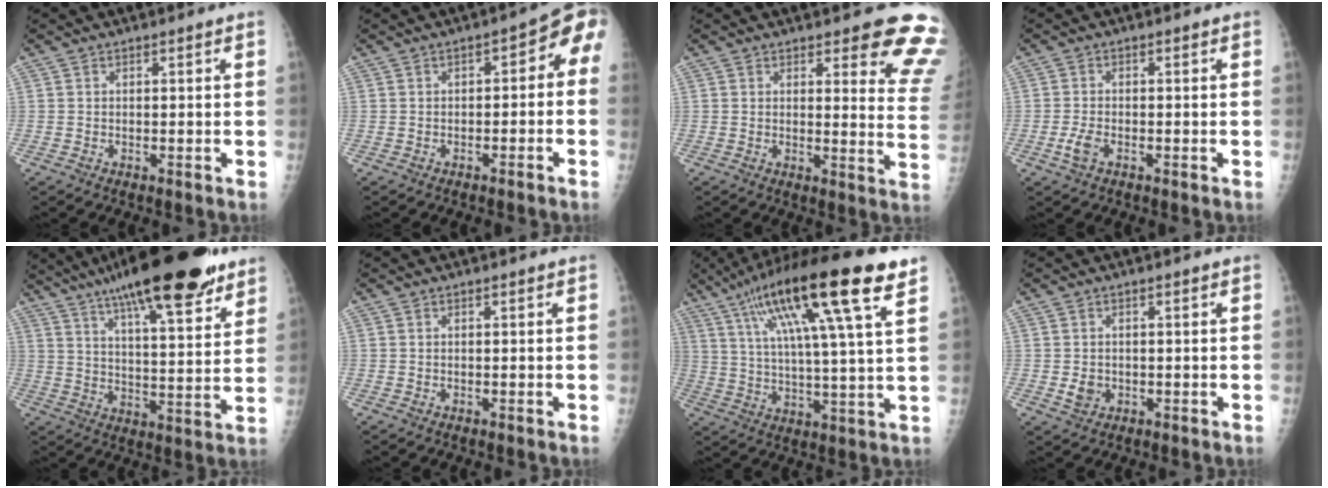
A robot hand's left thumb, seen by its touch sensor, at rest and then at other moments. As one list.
[{"total": 5.7, "force": [-1.7, 3.2, 4.3], "torque": [-0.029, 0.039, -0.030]}, {"total": 11.8, "force": [9.1, 3.4, 6.6], "torque": [-0.030, -0.067, 0.081]}, {"total": 2.5, "force": [-1.2, 1.4, 1.8], "torque": [-0.044, 0.001, -0.027]}, {"total": 24.1, "force": [16.5, 6.0, 16.6], "torque": [-0.238, -0.039, 0.251]}, {"total": 0.0}, {"total": 22.2, "force": [11.5, 2.9, 18.7], "torque": [-0.316, -0.009, 0.188]}, {"total": 2.4, "force": [-0.4, 2.1, 1.0], "torque": [-0.009, 0.000, -0.002]}]